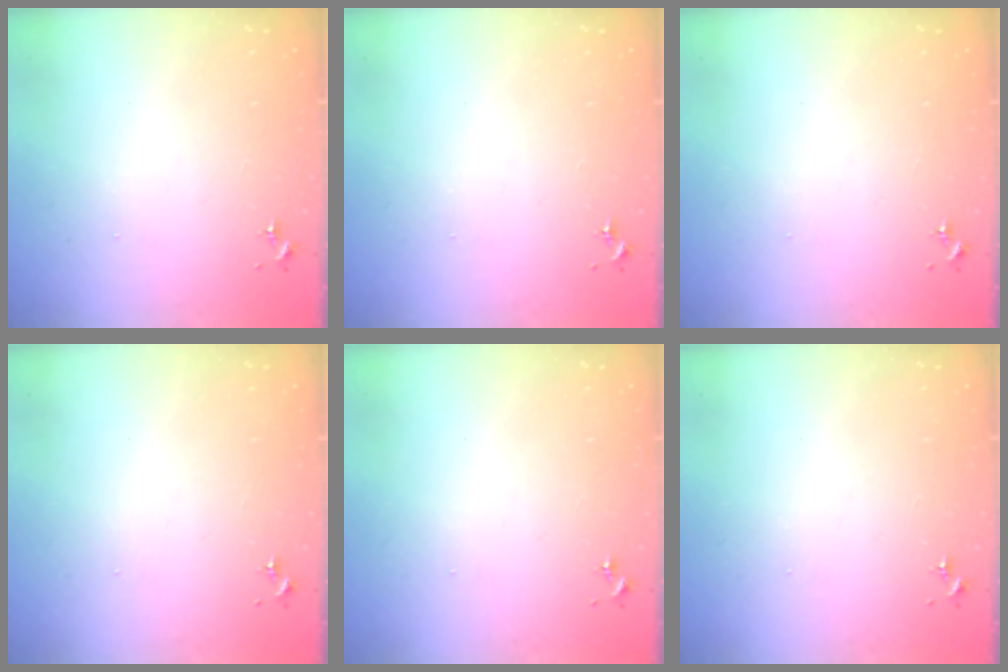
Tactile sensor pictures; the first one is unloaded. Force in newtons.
{"total": 0.0}
{"total": 0.0}
{"total": 0.0}
{"total": 0.0}
{"total": 0.0}